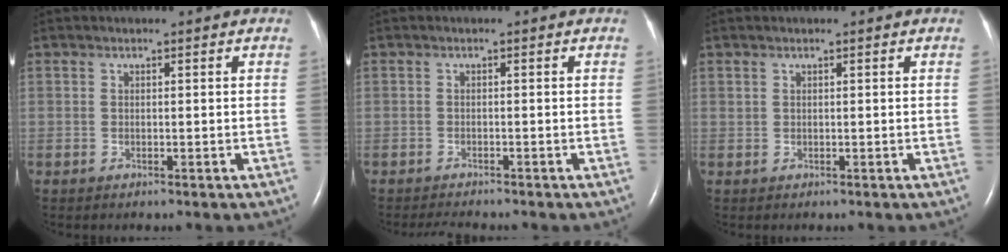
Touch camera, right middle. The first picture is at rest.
{"total": 2.8, "force": [-2.7, 0.1, 0.9], "torque": [-0.017, -0.010, -0.039]}
{"total": 0.0}